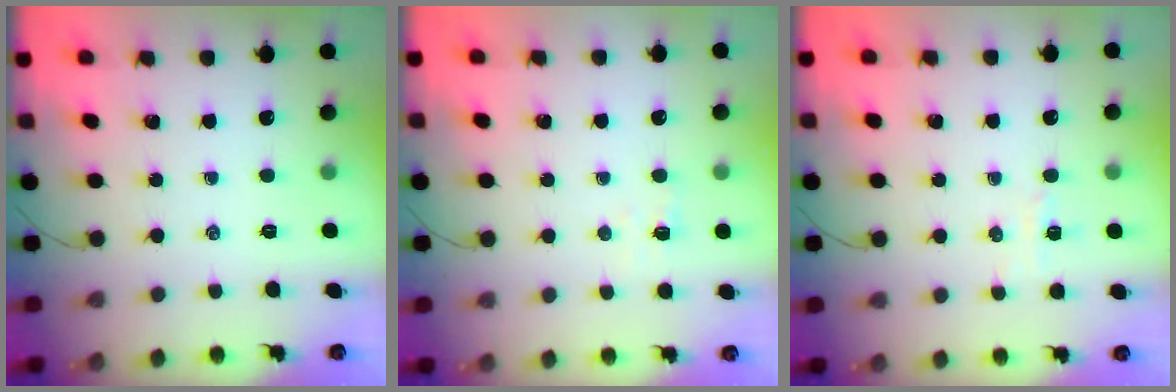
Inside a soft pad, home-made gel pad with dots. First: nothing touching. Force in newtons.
{"total": 3.0, "press": 2.9, "slide": 0.9}
{"total": 3.1, "press": 3.0, "slide": 0.9}